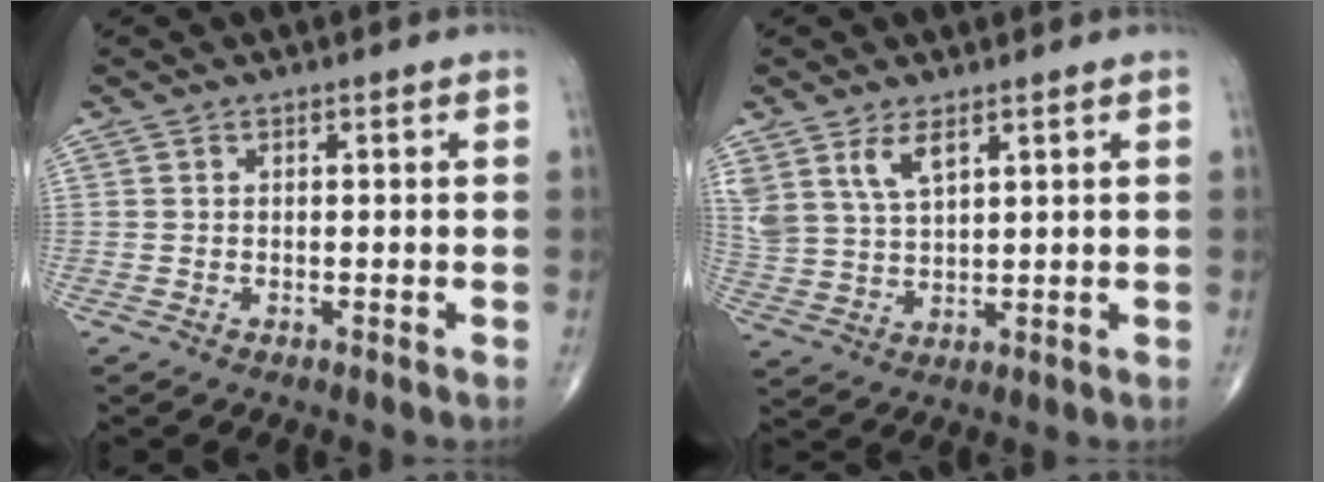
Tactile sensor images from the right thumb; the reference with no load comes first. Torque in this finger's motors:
{"motor_torque": [0.04, 0.13, 0.60, 0.58, 0.06]}